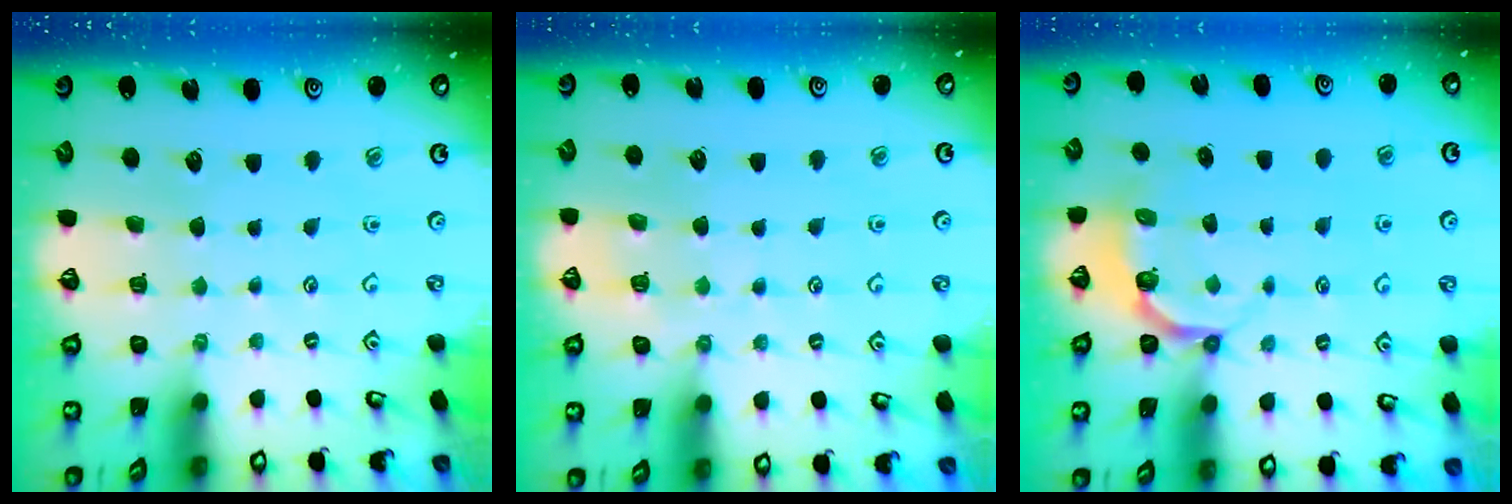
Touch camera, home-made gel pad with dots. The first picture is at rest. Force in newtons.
{"total": 6.3, "press": 6.3, "slide": 0.4}
{"total": 4.9, "press": 3.8, "slide": 3.0}